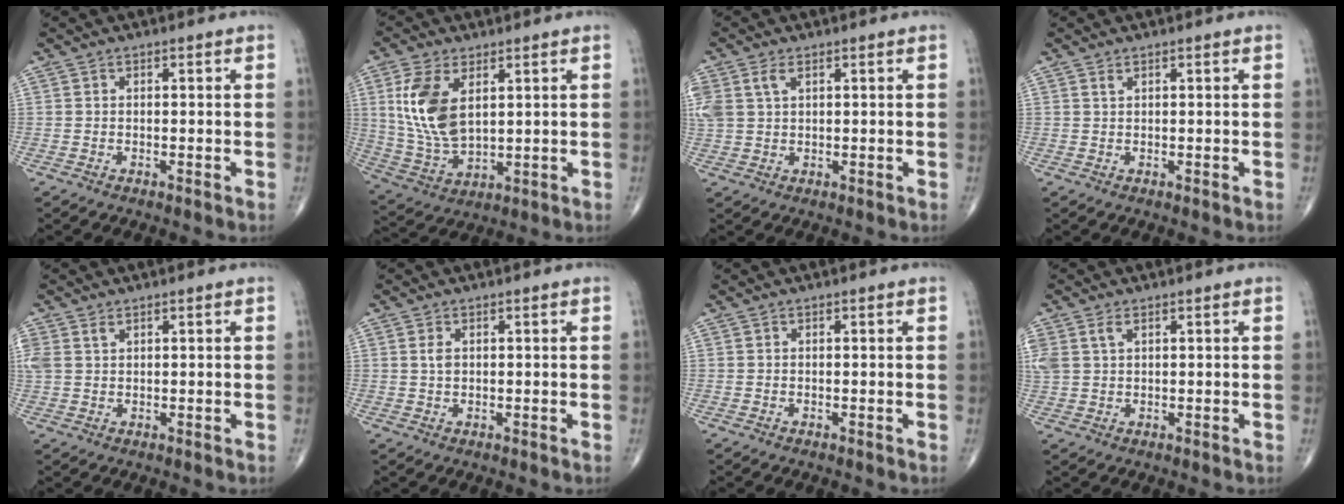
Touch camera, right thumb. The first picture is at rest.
{"total": 12.3, "force": [3.7, 6.6, 9.7], "torque": [-0.200, -0.014, 0.083]}
{"total": 6.3, "force": [2.4, 3.9, 4.3], "torque": [-0.115, 0.014, 0.057]}
{"total": 0.6, "force": [0.5, 0.2, 0.4], "torque": [-0.008, 0.001, 0.011]}
{"total": 3.4, "force": [1.7, 2.1, 2.1], "torque": [-0.056, 0.012, 0.046]}
{"total": 1.7, "force": [0.5, 1.0, 1.3], "torque": [-0.025, 0.000, 0.010]}
{"total": 0.0}
{"total": 4.6, "force": [2.0, 2.7, 3.1], "torque": [-0.088, 0.014, 0.049]}